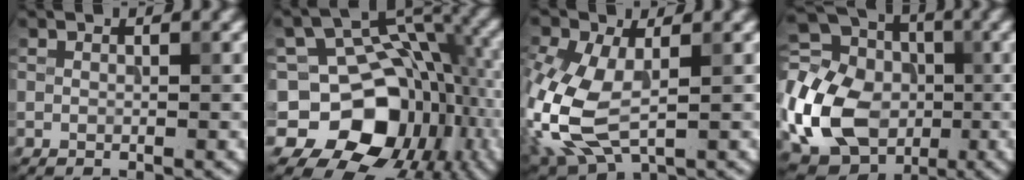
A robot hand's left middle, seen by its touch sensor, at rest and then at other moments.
{"total": 13.4, "force": [-3.7, 10.4, 7.5], "torque": [-0.099, 0.003, -0.069]}
{"total": 9.3, "force": [-1.0, 5.3, 7.5], "torque": [-0.196, -0.010, -0.023]}
{"total": 17.1, "force": [-3.6, 13.8, 9.4], "torque": [-0.234, -0.007, -0.089]}